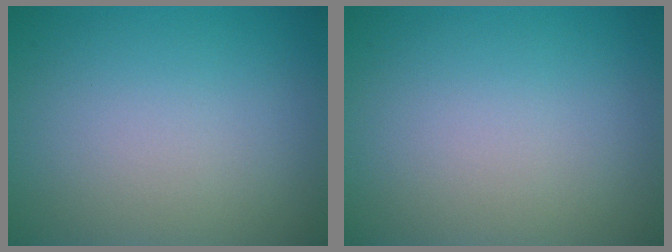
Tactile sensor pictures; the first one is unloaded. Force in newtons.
{"total": 0.0}